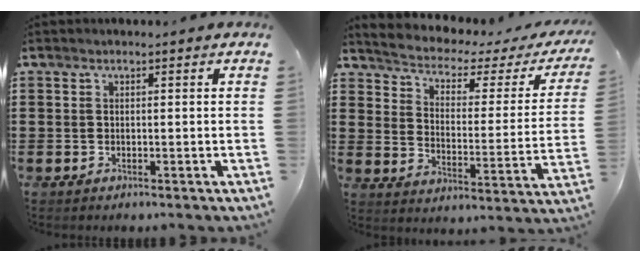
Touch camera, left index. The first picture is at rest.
{"total": 2.4, "force": [1.8, 0.7, 1.4], "torque": [-0.045, -0.024, 0.018]}